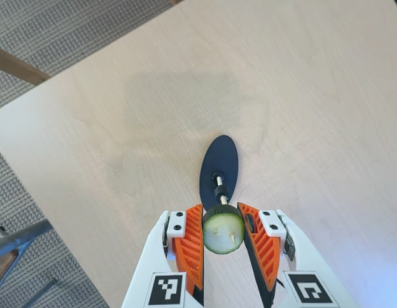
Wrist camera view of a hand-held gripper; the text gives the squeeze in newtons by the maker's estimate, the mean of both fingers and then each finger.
{"total": 12.9, "left": 13.5, "right": 12.4}